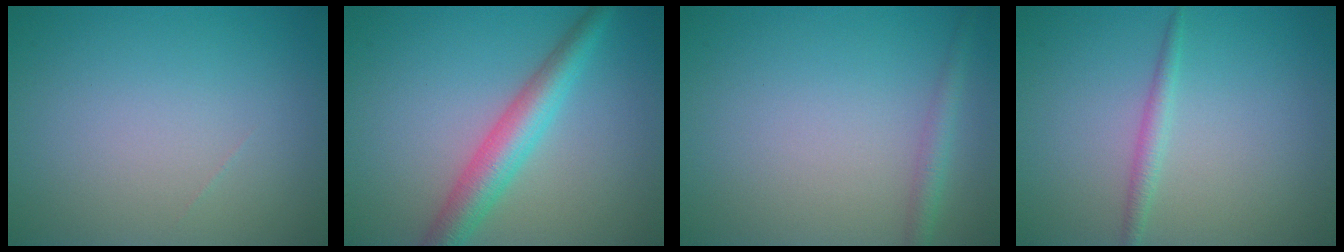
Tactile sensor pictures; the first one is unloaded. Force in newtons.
{"total": 4.5, "press": 4.5, "slide": 0.1}
{"total": 1.8, "press": 1.8, "slide": 0.1}
{"total": 1.4, "press": 1.4, "slide": 0.1}